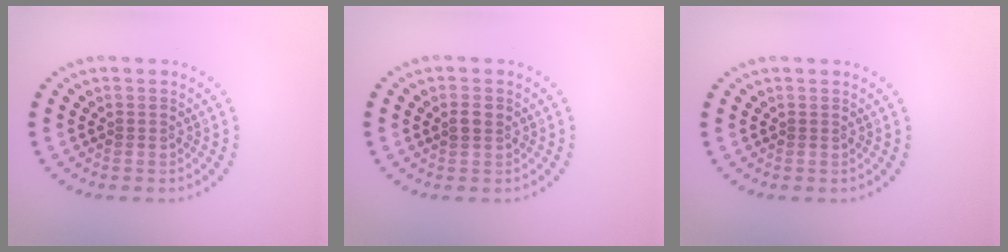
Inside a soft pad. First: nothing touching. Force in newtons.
{"total": 1.4, "press": 1.3, "slide": 0.3}
{"total": 0.0}